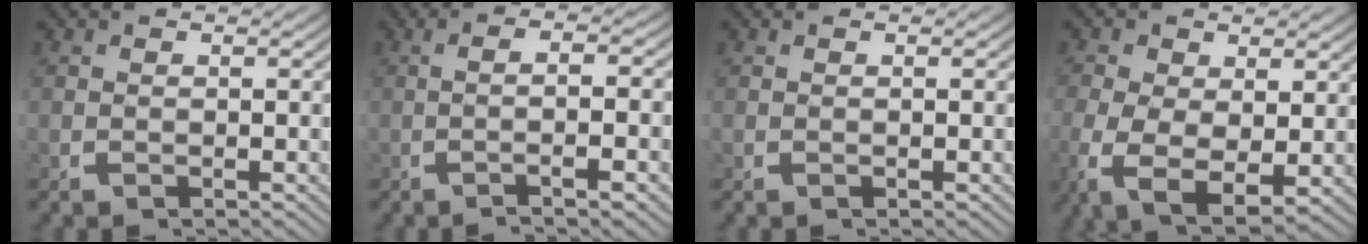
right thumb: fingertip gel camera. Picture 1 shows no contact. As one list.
[{"total": 4.5, "force": [-0.8, 0.6, 4.4], "torque": [-0.069, 0.015, -0.018]}, {"total": 0.0}, {"total": 7.6, "force": [-1.6, 4.9, 5.5], "torque": [-0.141, -0.053, -0.005]}]